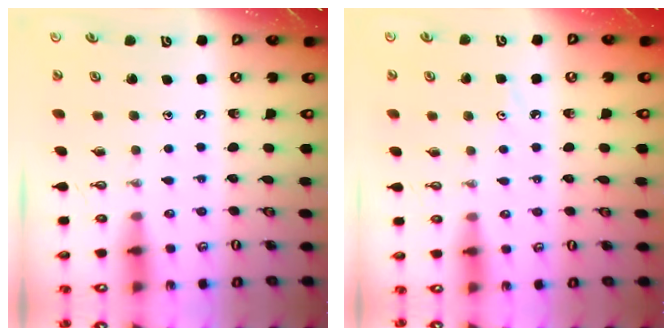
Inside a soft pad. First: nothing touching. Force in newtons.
{"total": 2.6, "press": 2.6, "slide": 0.5}